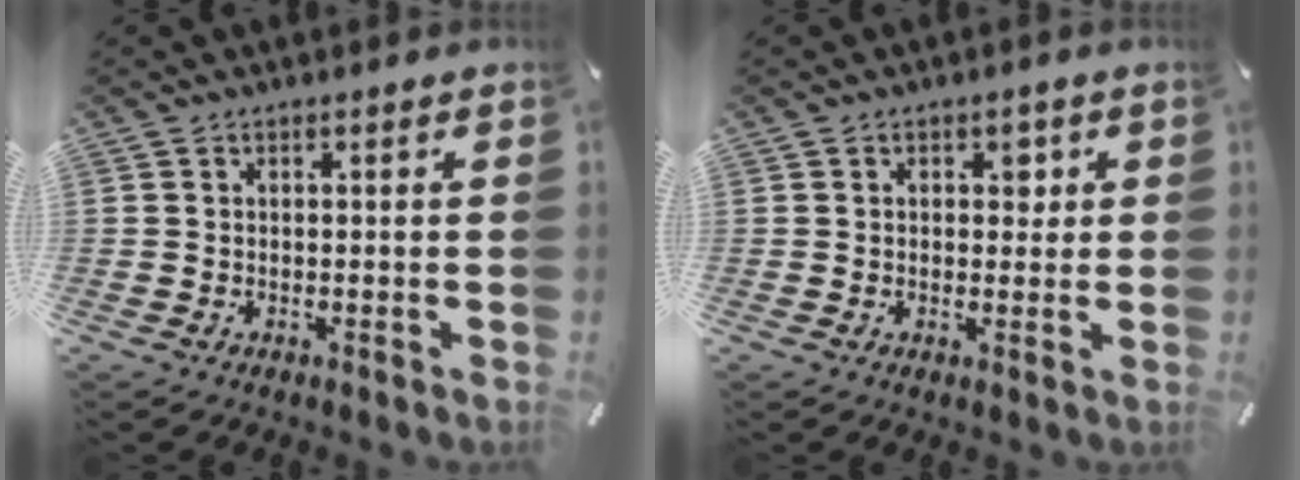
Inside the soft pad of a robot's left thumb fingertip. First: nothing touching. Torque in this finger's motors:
{"motor_torque": [-0.02, 0.00, 0.02, -0.01, 0.00]}